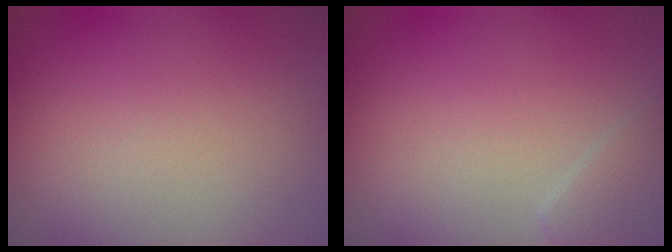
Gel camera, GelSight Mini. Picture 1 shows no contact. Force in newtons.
{"total": 1.2, "press": 1.2, "slide": 0.0}